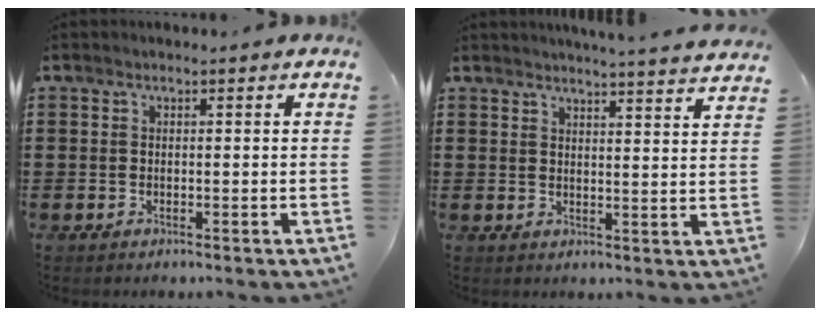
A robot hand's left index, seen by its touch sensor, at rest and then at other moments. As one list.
[{"total": 3.8, "force": [3.6, -0.9, 0.4], "torque": [-0.011, -0.026, 0.062]}]